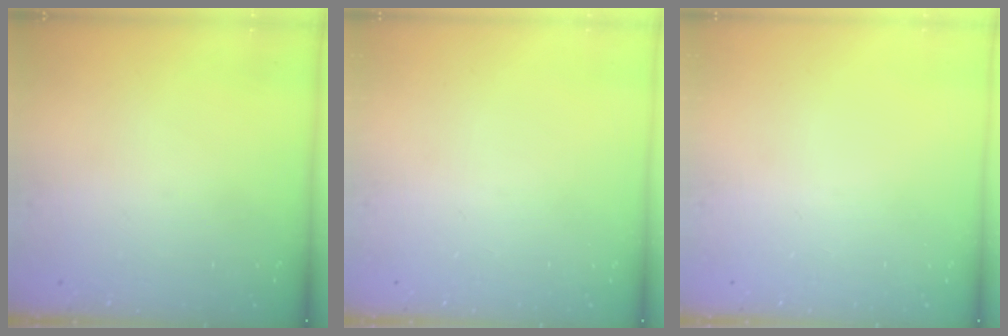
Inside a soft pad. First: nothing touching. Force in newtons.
{"total": 0.0}
{"total": 0.0}